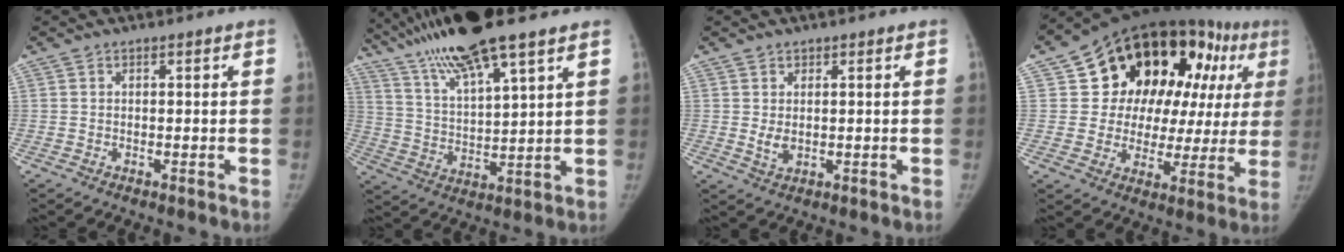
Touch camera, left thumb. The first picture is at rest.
{"total": 16.0, "force": [11.7, 1.5, 10.9], "torque": [-0.204, -0.035, 0.222]}
{"total": 2.3, "force": [0.5, 1.6, 1.7], "torque": [-0.028, -0.010, 0.019]}
{"total": 24.9, "force": [9.0, 16.0, 16.8], "torque": [-0.164, 0.025, 0.129]}